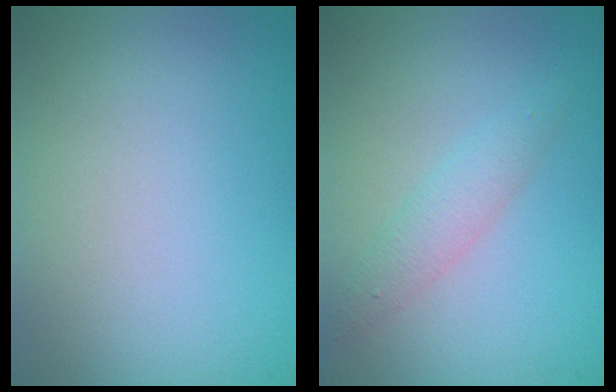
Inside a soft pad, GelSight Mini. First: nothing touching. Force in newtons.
{"total": 2.0, "press": 2.0, "slide": 0.0}